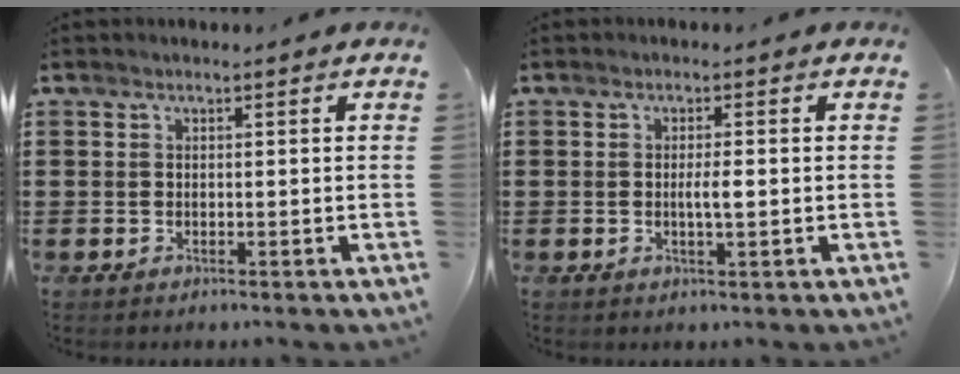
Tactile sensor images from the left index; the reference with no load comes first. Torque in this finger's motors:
{"motor_torque": [0.52, 0.11, 0.08, 0.04]}